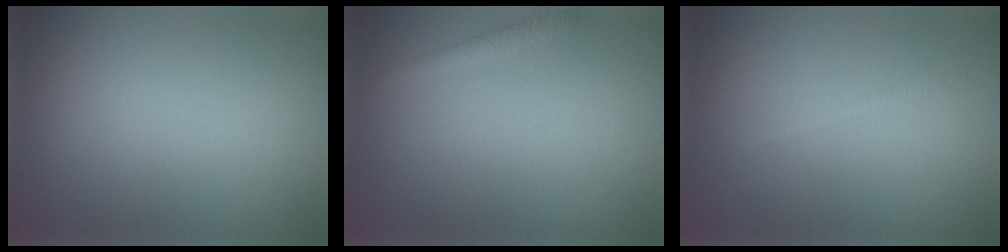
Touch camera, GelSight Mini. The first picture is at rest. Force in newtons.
{"total": 1.3, "press": 1.3, "slide": 0.1}
{"total": 0.6, "press": 0.6, "slide": 0.1}